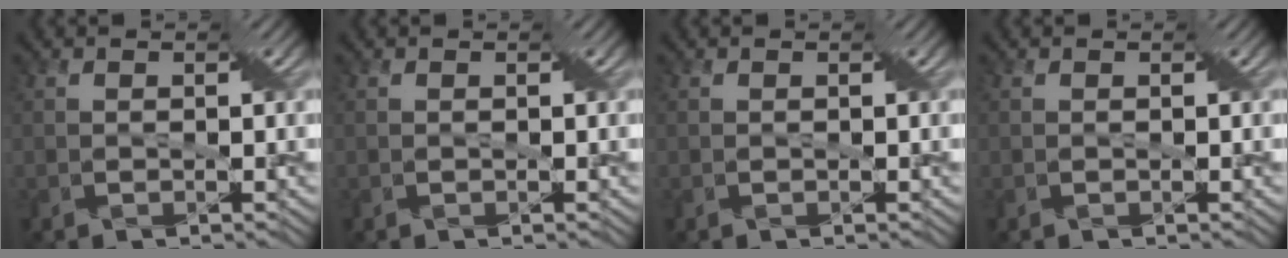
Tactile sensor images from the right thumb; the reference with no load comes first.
{"total": 0.0}
{"total": 0.0}
{"total": 0.0}